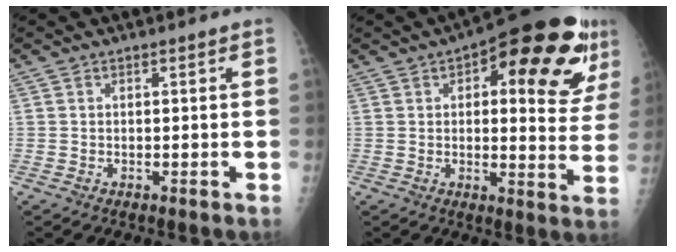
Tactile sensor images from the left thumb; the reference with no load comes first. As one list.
[{"total": 21.9, "force": [9.6, 8.2, 17.8], "torque": [-0.198, -0.010, 0.123]}]